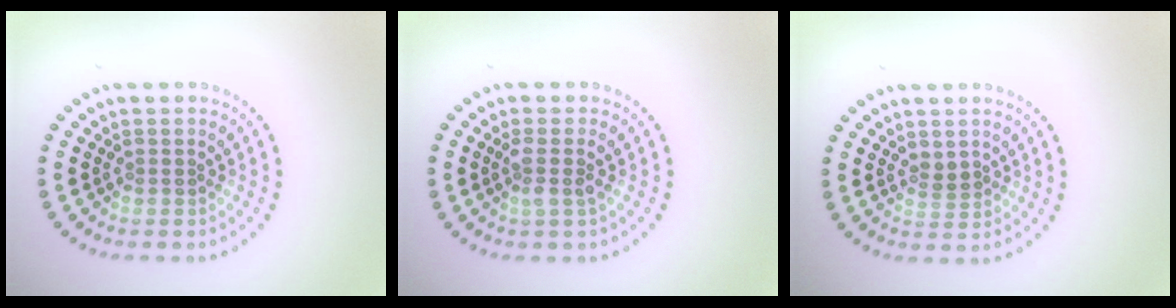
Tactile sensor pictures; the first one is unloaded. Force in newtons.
{"total": 1.7, "press": 1.4, "slide": 1.0}
{"total": 1.1, "press": 1.1, "slide": 0.4}